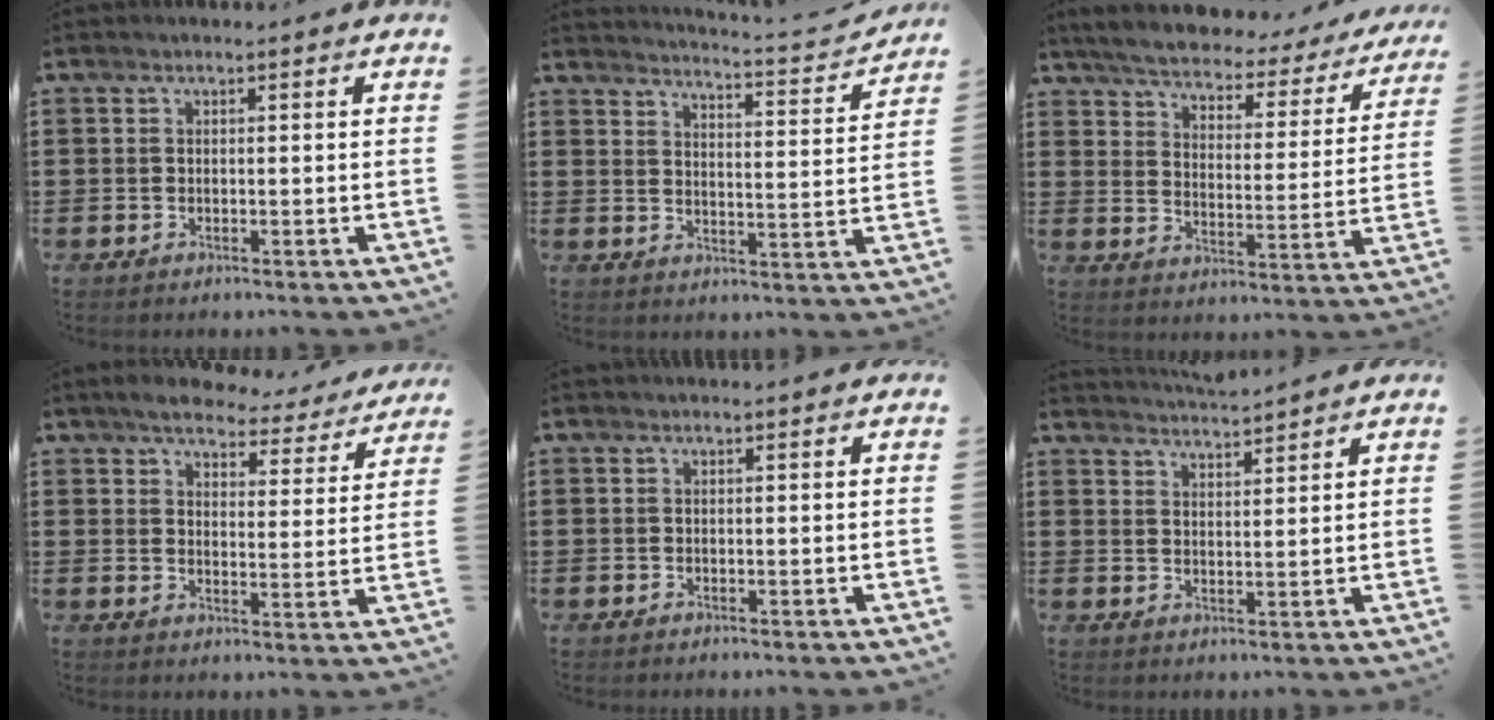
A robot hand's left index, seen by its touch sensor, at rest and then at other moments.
{"total": 2.8, "force": [2.7, -0.5, 0.8], "torque": [-0.028, -0.036, 0.034]}
{"total": 3.9, "force": [3.8, 0.5, 1.1], "torque": [-0.046, -0.032, 0.057]}
{"total": 5.7, "force": [5.3, 1.2, 1.7], "torque": [-0.048, -0.026, 0.091]}
{"total": 0.0}
{"total": 3.0, "force": [3.0, -0.4, 0.1], "torque": [-0.011, -0.011, 0.055]}